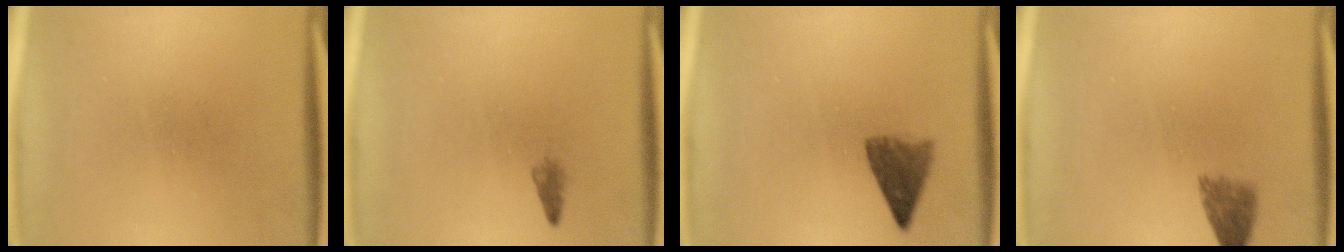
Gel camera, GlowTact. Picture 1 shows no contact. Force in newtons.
{"total": 0.9}
{"total": 4.2}
{"total": 3.0}